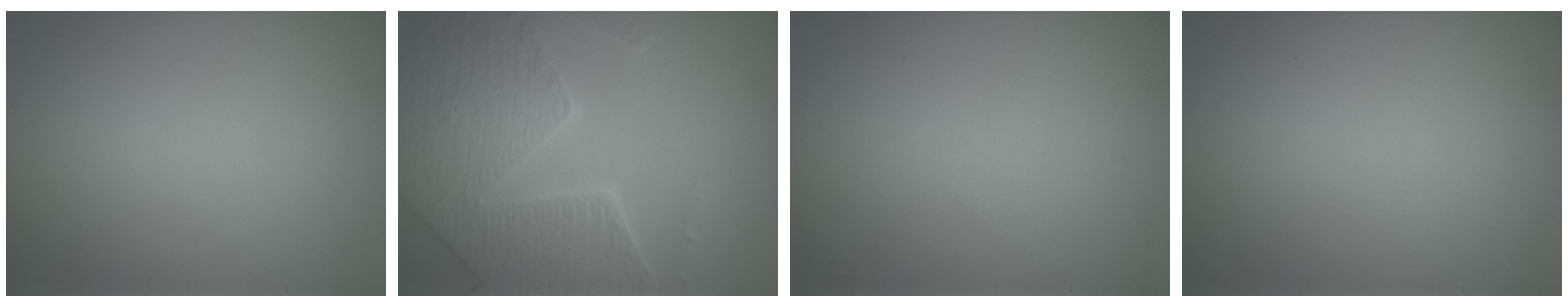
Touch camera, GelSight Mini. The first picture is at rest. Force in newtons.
{"total": 8.2, "press": 5.9, "slide": 5.7}
{"total": 0.7, "press": 0.6, "slide": 0.1}
{"total": 0.0}